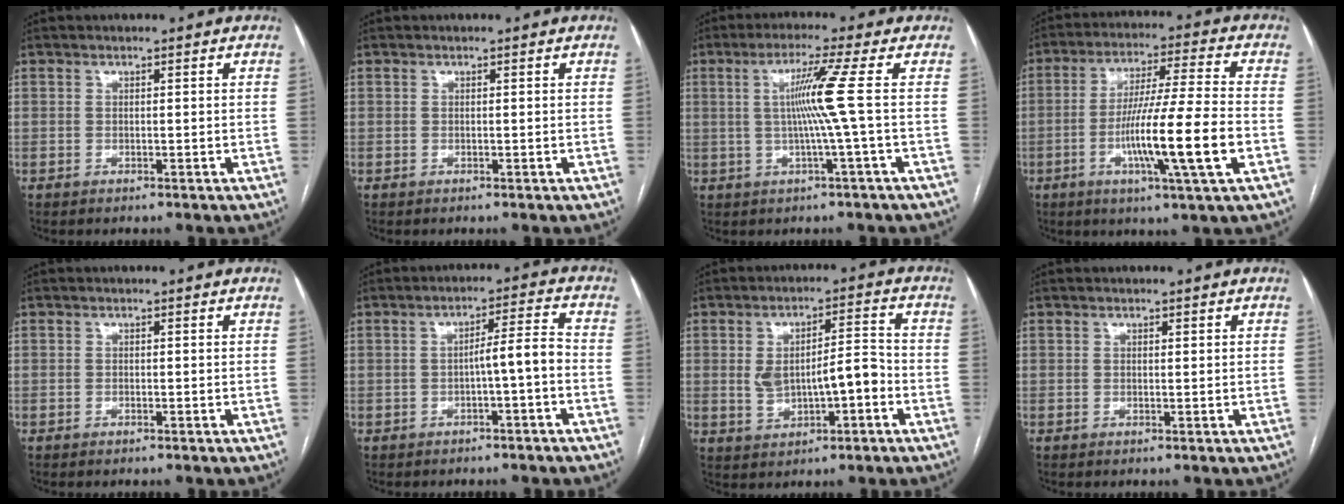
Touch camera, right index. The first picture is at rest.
{"total": 0.0}
{"total": 6.8, "force": [0.4, -2.4, 6.3], "torque": [-0.118, 0.005, 0.014]}
{"total": 14.7, "force": [-4.0, -0.9, 14.1], "torque": [-0.254, -0.011, -0.074]}
{"total": 0.0}
{"total": 4.6, "force": [-1.4, 0.0, 4.3], "torque": [-0.062, 0.015, -0.020]}
{"total": 8.2, "force": [-1.1, 2.9, 7.6], "torque": [-0.135, 0.023, -0.007]}
{"total": 0.0}